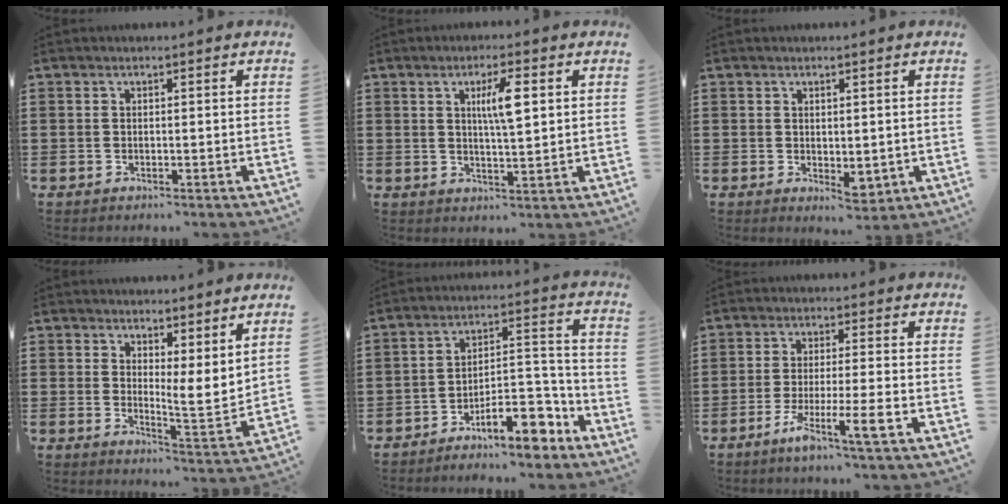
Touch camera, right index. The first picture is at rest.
{"total": 5.5, "force": [1.6, 1.2, 5.2], "torque": [-0.097, 0.004, 0.021]}
{"total": 2.4, "force": [0.2, 1.7, 1.7], "torque": [-0.024, -0.003, 0.006]}
{"total": 4.7, "force": [4.0, 1.0, 2.3], "torque": [-0.034, -0.036, 0.070]}
{"total": 10.0, "force": [-7.2, 3.2, 6.1], "torque": [-0.081, 0.016, -0.130]}
{"total": 6.6, "force": [-3.4, -0.1, 5.6], "torque": [-0.104, -0.015, -0.062]}